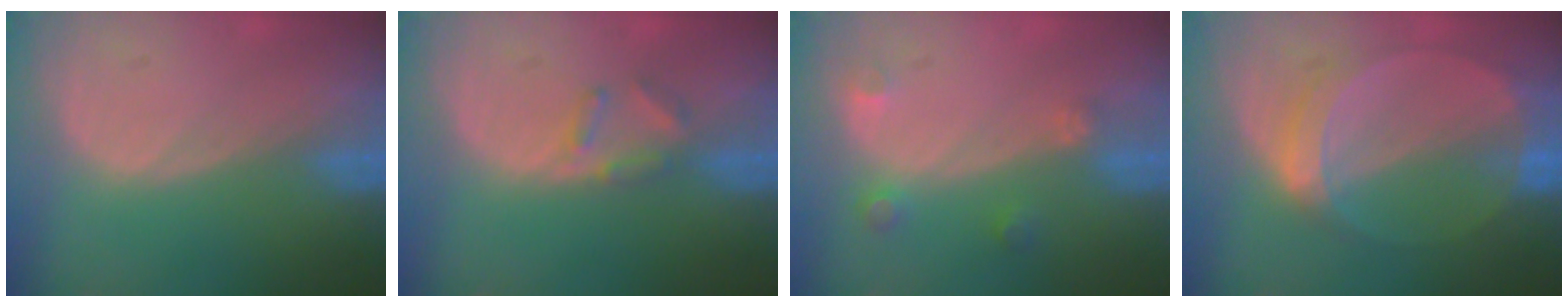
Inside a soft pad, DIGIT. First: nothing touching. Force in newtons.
{"total": 2.8, "press": 2.7, "slide": 0.4}
{"total": 2.6, "press": 2.5, "slide": 0.5}
{"total": 6.0, "press": 5.5, "slide": 2.4}